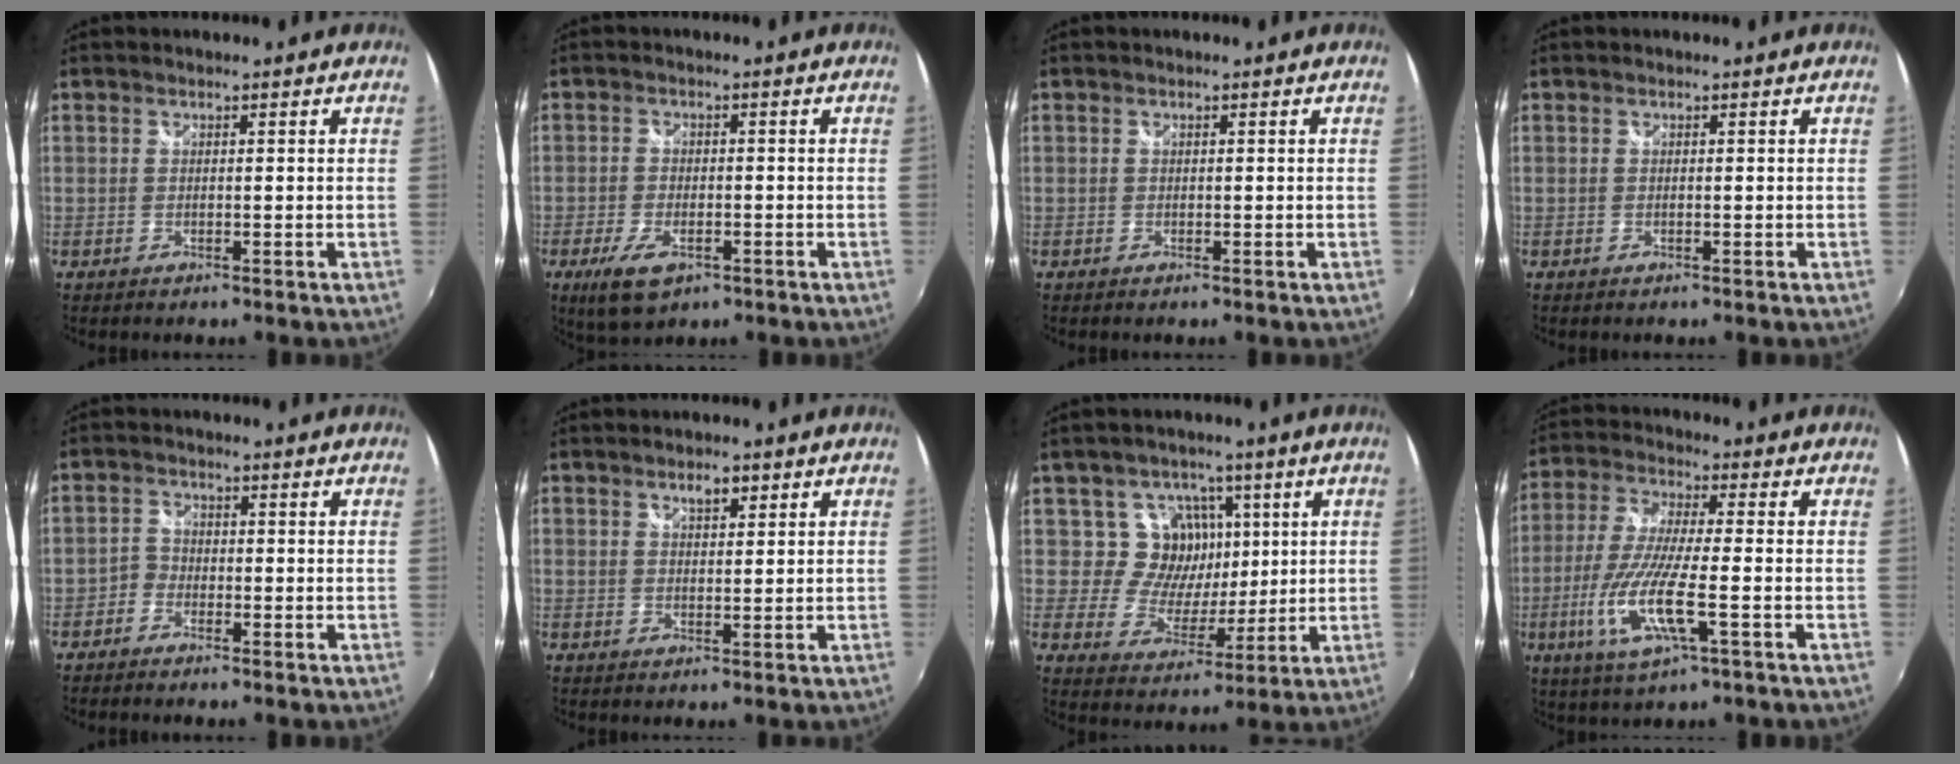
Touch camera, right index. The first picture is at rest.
{"total": 7.4, "force": [-4.0, 3.6, 5.2], "torque": [-0.122, -0.018, -0.069]}
{"total": 0.0}
{"total": 0.0}
{"total": 2.1, "force": [-1.6, 1.3, 0.2], "torque": [-0.006, 0.004, -0.035]}
{"total": 2.9, "force": [1.8, 1.3, 1.9], "torque": [-0.027, 0.006, 0.029]}
{"total": 9.1, "force": [3.0, 8.4, 2.1], "torque": [-0.033, -0.004, 0.049]}
{"total": 13.0, "force": [-4.1, 2.3, 12.1], "torque": [-0.258, -0.017, -0.078]}